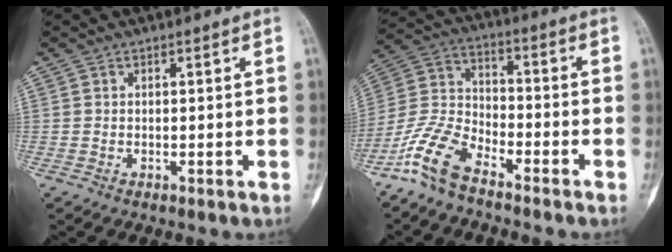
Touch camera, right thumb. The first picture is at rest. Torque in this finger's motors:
{"motor_torque": [0.19, 0.21, 0.11, -0.04, 0.08]}